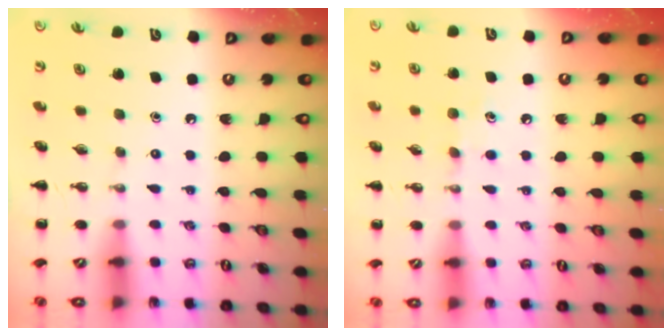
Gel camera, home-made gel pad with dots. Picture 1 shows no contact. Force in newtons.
{"total": 6.5, "press": 6.3, "slide": 1.8}